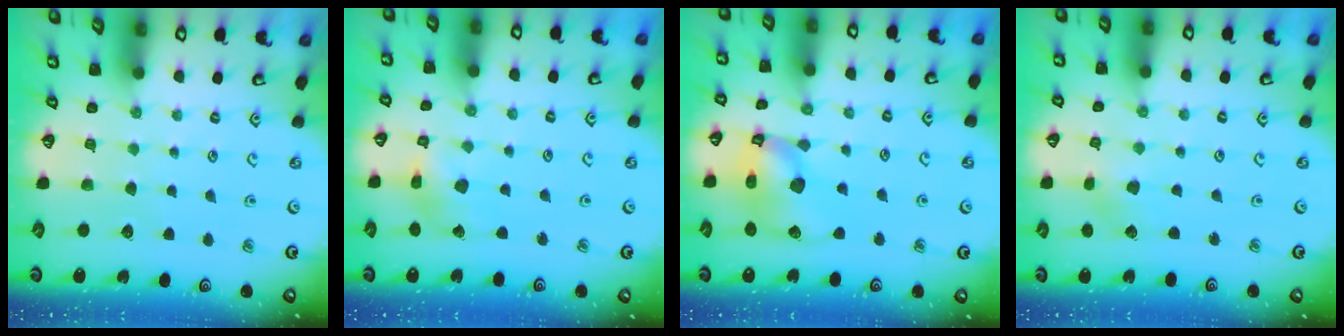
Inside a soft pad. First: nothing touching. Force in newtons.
{"total": 4.8, "press": 4.7, "slide": 0.6}
{"total": 13.8, "press": 13.7, "slide": 1.9}
{"total": 2.5, "press": 2.5, "slide": 0.5}